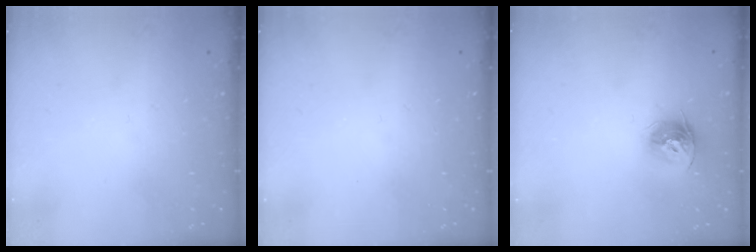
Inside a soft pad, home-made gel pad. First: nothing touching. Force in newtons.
{"total": 0.0}
{"total": 10.6, "press": 10.6, "slide": 1.0}